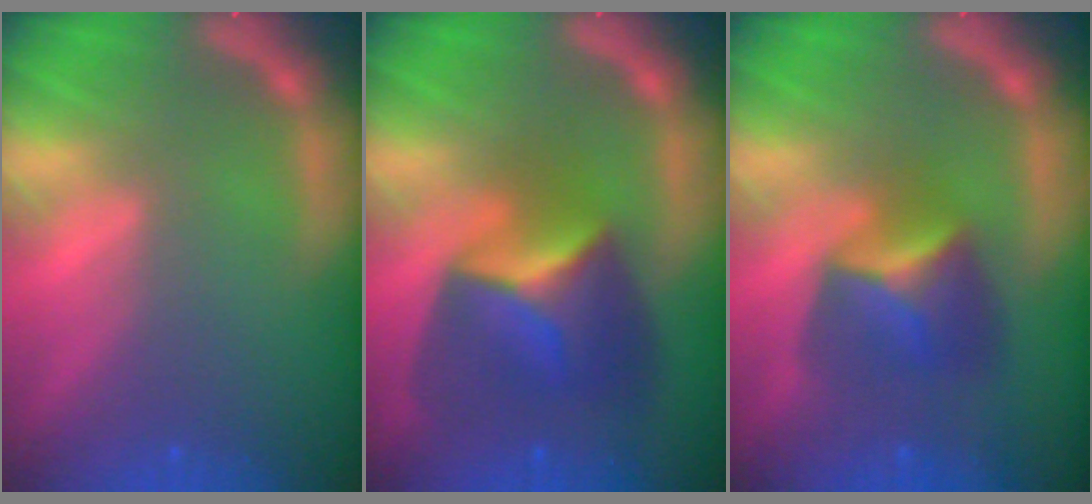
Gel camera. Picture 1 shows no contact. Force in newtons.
{"total": 7.4}
{"total": 4.9}